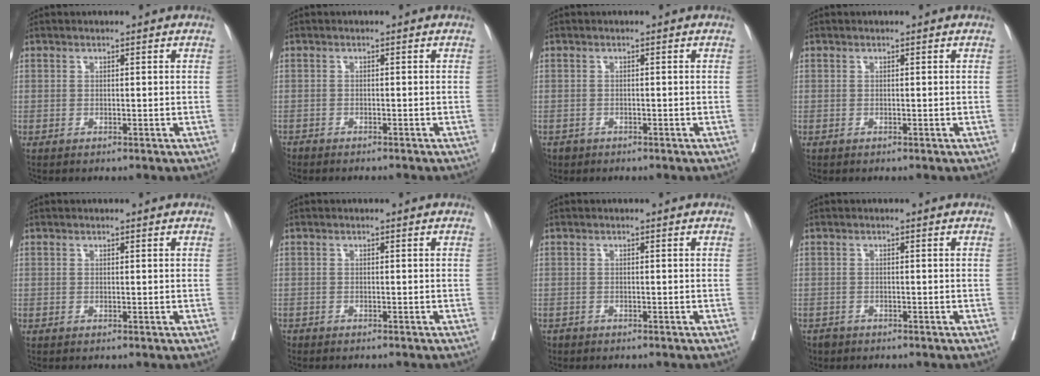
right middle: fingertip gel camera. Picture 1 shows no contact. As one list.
[{"total": 3.5, "force": [-3.4, 0.6, 0.7], "torque": [-0.001, -0.007, -0.052]}, {"total": 2.3, "force": [-1.7, 1.6, 0.1], "torque": [-0.005, 0.002, -0.030]}, {"total": 0.0}, {"total": 0.0}, {"total": 2.9, "force": [-2.7, 0.9, 0.7], "torque": [-0.007, -0.005, -0.040]}, {"total": 1.8, "force": [-1.6, 0.9, 0.2], "torque": [-0.008, -0.001, -0.027]}, {"total": 2.9, "force": [-2.4, 1.7, 0.2], "torque": [-0.004, 0.001, -0.041]}]